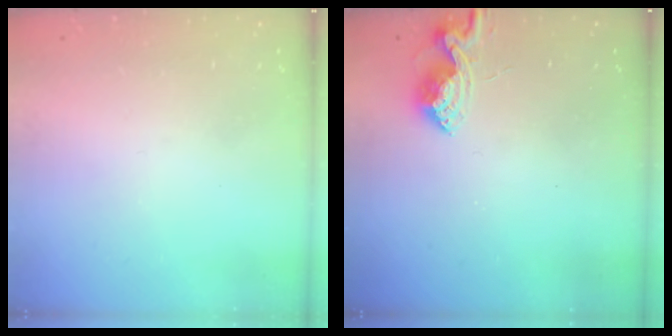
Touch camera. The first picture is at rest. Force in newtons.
{"total": 9.0, "press": 9.0, "slide": 0.6}